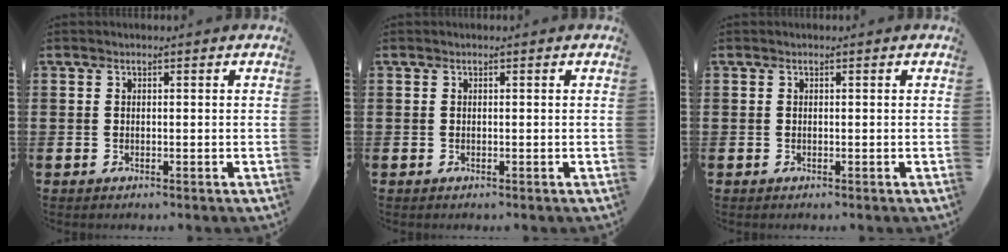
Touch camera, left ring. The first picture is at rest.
{"total": 0.0}
{"total": 0.0}